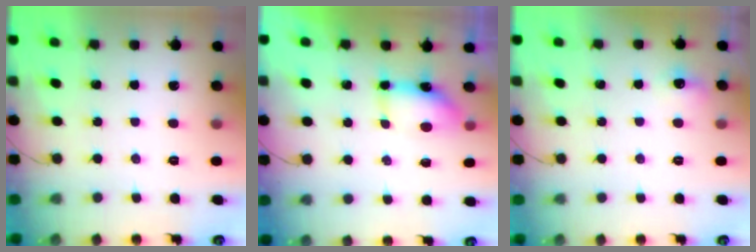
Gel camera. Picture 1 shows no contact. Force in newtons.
{"total": 5.8, "press": 5.8, "slide": 0.7}
{"total": 4.7, "press": 4.4, "slide": 1.5}